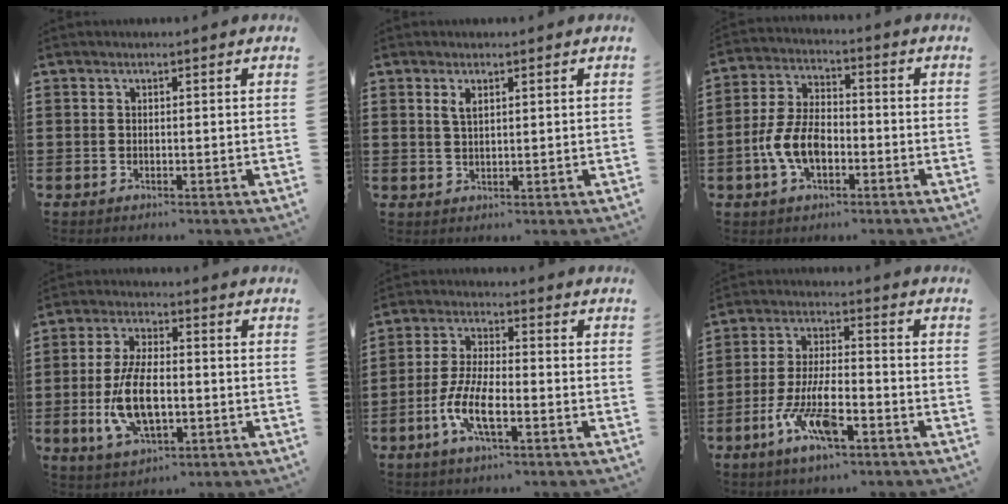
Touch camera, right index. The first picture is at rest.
{"total": 1.8, "force": [1.0, 0.7, 1.3], "torque": [-0.028, 0.005, 0.017]}
{"total": 7.7, "force": [-2.4, 4.3, 5.9], "torque": [-0.143, 0.003, -0.052]}
{"total": 9.7, "force": [-1.8, 4.5, 8.4], "torque": [-0.191, -0.007, -0.037]}
{"total": 7.7, "force": [-3.2, 2.2, 6.7], "torque": [-0.164, -0.017, -0.067]}
{"total": 10.0, "force": [-4.8, 3.3, 8.1], "torque": [-0.180, -0.004, -0.090]}